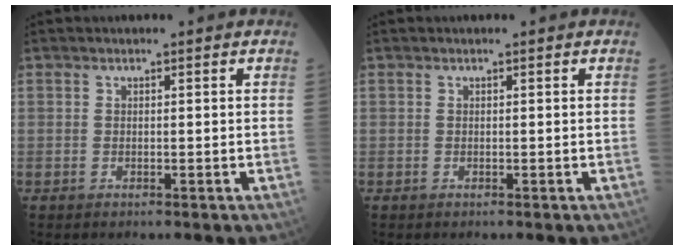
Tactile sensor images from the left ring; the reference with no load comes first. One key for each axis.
{"total": 0.0}